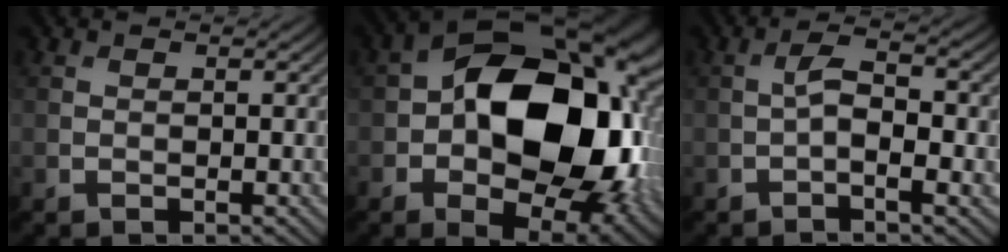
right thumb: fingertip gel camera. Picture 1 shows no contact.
{"total": 19.9, "force": [0.7, 13.0, 15.0], "torque": [-0.236, -0.028, 0.024]}
{"total": 3.6, "force": [-0.6, 1.1, 3.3], "torque": [-0.071, 0.005, -0.014]}